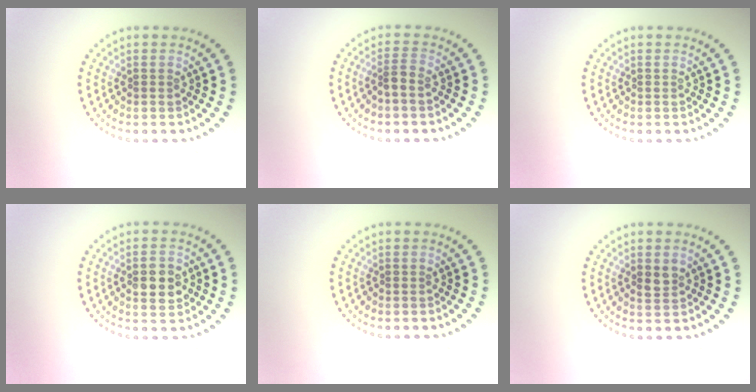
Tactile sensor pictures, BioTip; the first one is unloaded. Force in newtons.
{"total": 1.4, "press": 1.1, "slide": 0.9}
{"total": 0.0}
{"total": 3.0, "press": 3.0, "slide": 0.1}
{"total": 0.0}
{"total": 1.5, "press": 1.5, "slide": 0.3}